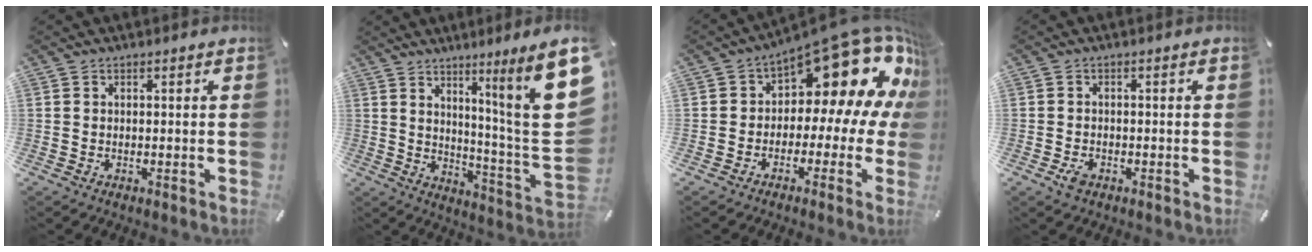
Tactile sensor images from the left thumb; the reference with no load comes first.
{"total": 15.7, "force": [7.2, 0.0, 13.9], "torque": [-0.207, -0.077, 0.094]}
{"total": 18.3, "force": [9.9, 9.3, 12.3], "torque": [-0.159, -0.089, 0.164]}
{"total": 2.2, "force": [-1.3, 1.3, 1.3], "torque": [-0.031, 0.002, -0.026]}